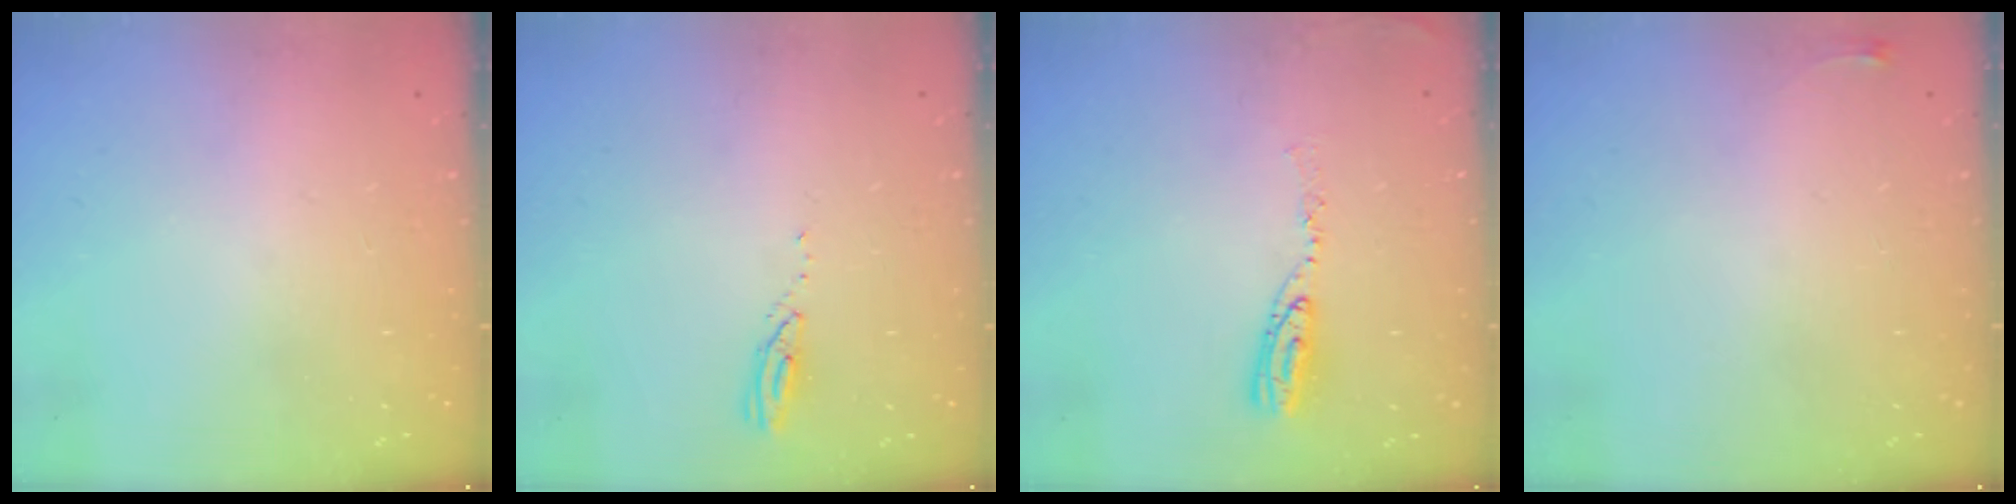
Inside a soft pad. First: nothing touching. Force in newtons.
{"total": 3.0, "press": 3.0, "slide": 0.1}
{"total": 6.8, "press": 6.8, "slide": 0.6}
{"total": 2.6, "press": 2.6, "slide": 0.6}